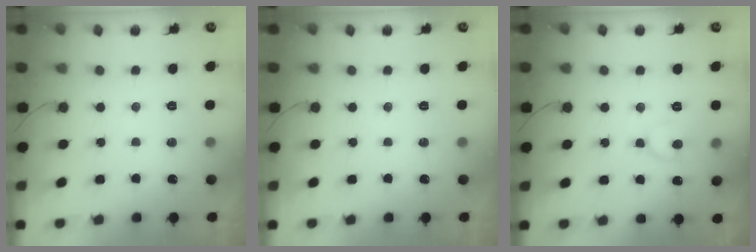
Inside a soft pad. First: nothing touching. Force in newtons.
{"total": 0.0}
{"total": 7.2, "press": 7.1, "slide": 0.7}